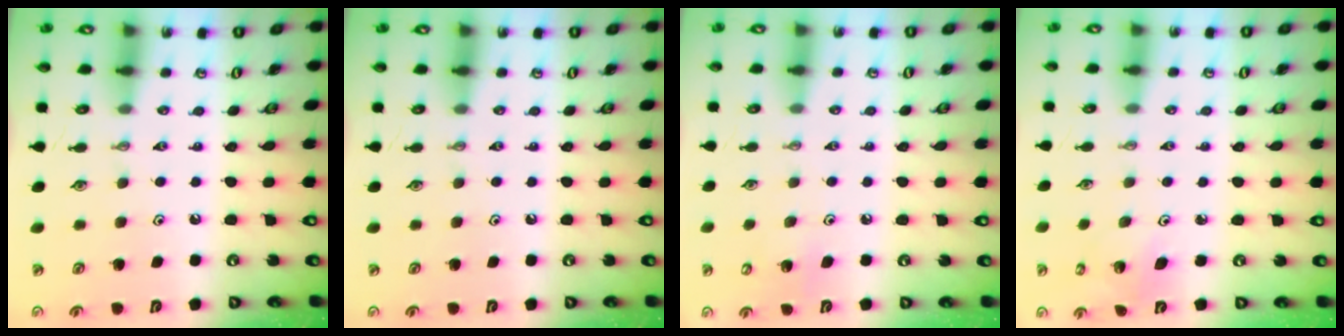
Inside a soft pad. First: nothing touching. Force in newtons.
{"total": 0.0}
{"total": 5.3, "press": 5.3, "slide": 0.3}
{"total": 4.5, "press": 4.5, "slide": 0.2}